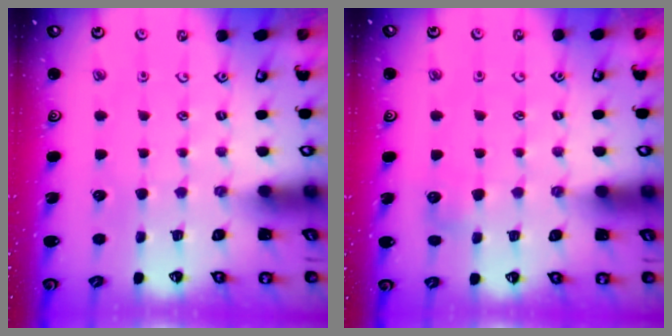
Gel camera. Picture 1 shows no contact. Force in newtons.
{"total": 5.2, "press": 5.2, "slide": 0.6}